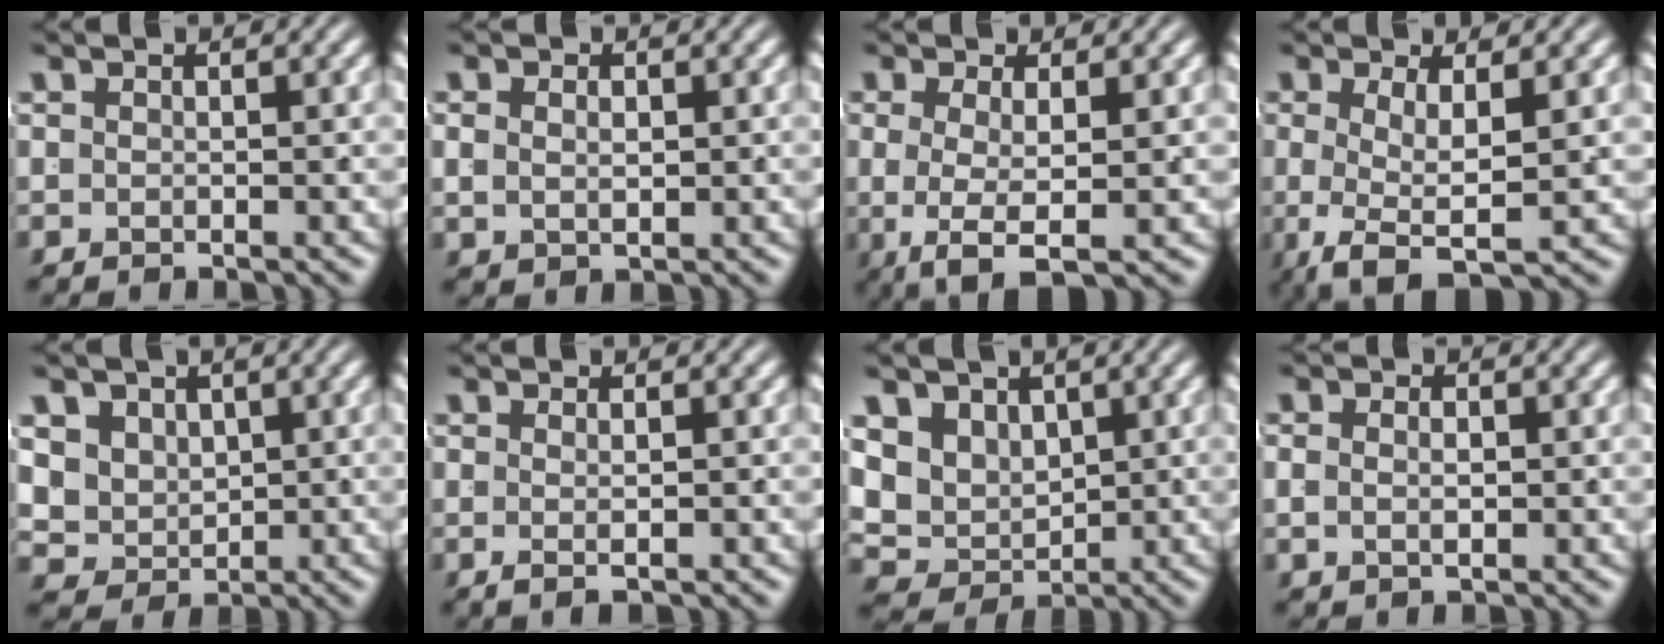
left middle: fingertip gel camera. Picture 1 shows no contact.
{"total": 1.4, "force": [0.3, 0.6, 1.2], "torque": [-0.019, -0.011, 0.019]}
{"total": 5.2, "force": [-1.5, 1.9, 4.6], "torque": [-0.089, -0.028, -0.008]}
{"total": 4.8, "force": [-2.6, 1.2, 3.9], "torque": [-0.076, -0.038, -0.020]}
{"total": 7.1, "force": [0.3, 6.4, 3.0], "torque": [-0.095, -0.045, 0.021]}
{"total": 1.4, "force": [-0.2, -0.7, 1.1], "torque": [-0.012, -0.006, 0.002]}
{"total": 8.1, "force": [0.4, 7.1, 4.0], "torque": [-0.107, -0.040, 0.020]}
{"total": 1.7, "force": [-0.1, 0.8, 1.5], "torque": [-0.025, -0.009, 0.008]}